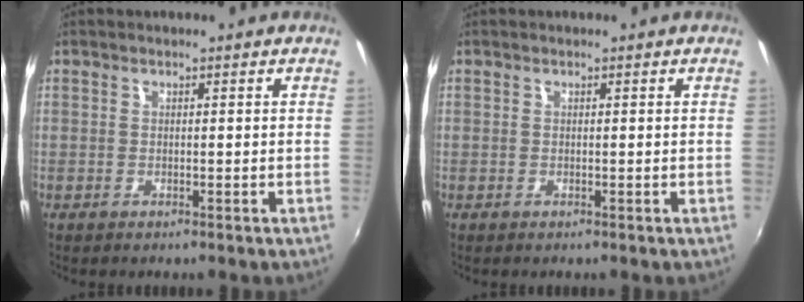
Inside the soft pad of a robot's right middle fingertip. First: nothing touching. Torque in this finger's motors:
{"motor_torque": [0.00, 0.00, 0.00, 0.00]}